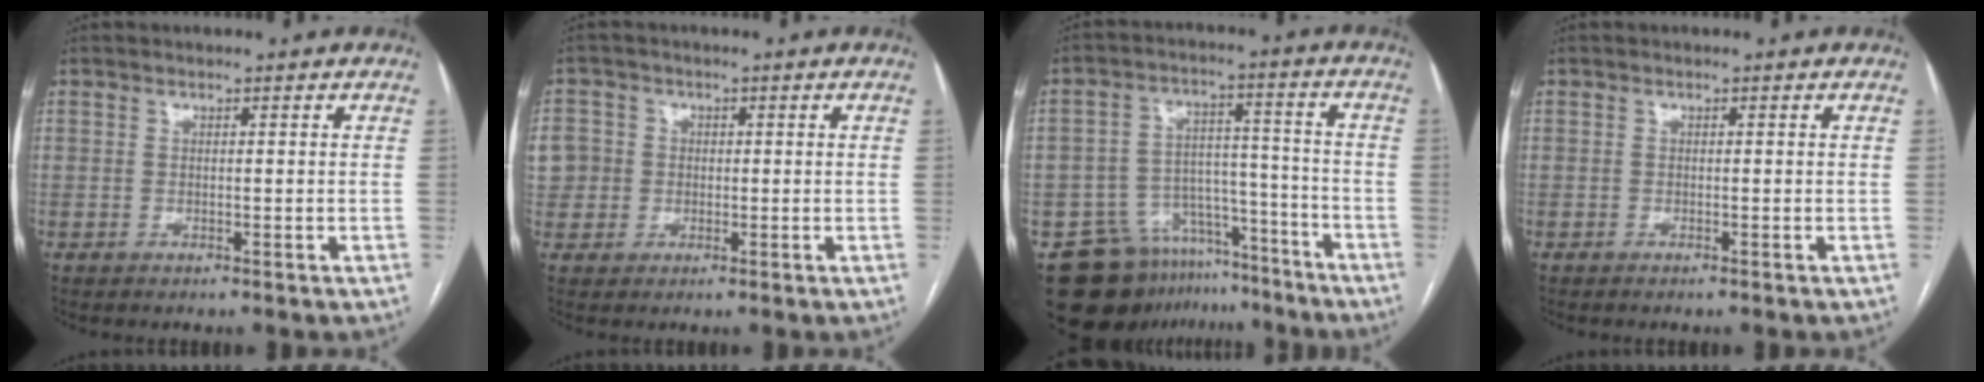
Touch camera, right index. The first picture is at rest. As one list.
[{"total": 6.9, "force": [0.5, 6.8, 1.3], "torque": [-0.039, 0.028, 0.018]}, {"total": 14.6, "force": [-11.6, 8.5, 2.8], "torque": [-0.042, 0.059, -0.167]}, {"total": 0.0}]